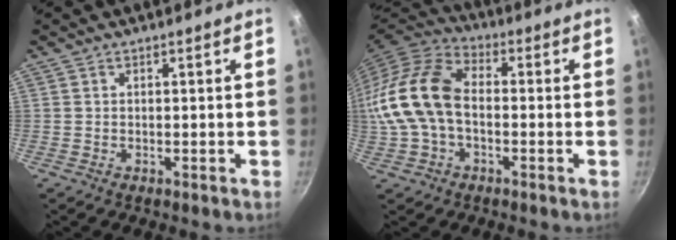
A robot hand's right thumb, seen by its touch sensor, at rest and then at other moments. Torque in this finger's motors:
{"motor_torque": [0.18, 2.62, 1.14, -0.92, 0.43]}